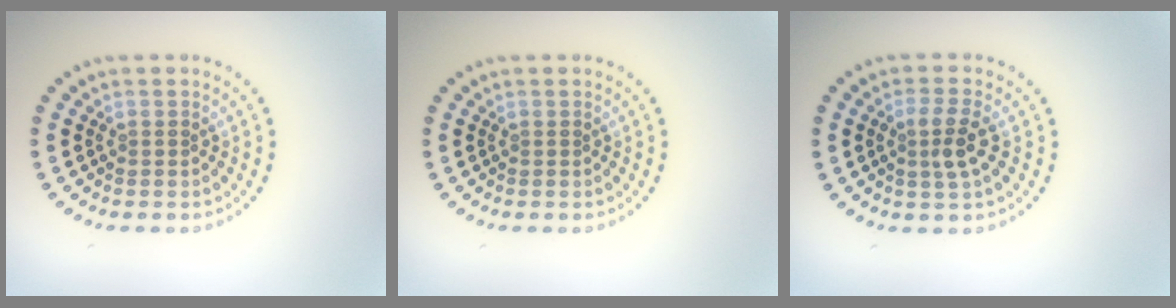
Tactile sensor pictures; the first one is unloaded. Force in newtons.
{"total": 0.0}
{"total": 2.5, "press": 2.3, "slide": 1.0}